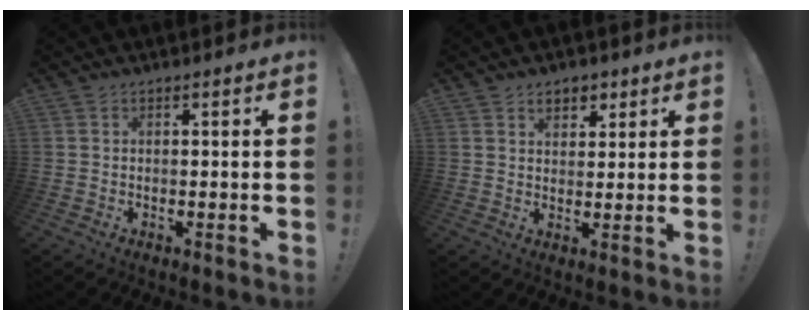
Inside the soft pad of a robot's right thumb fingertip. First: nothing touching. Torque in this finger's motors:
{"motor_torque": [0.00, 0.04, 0.14, 0.44, 0.00]}